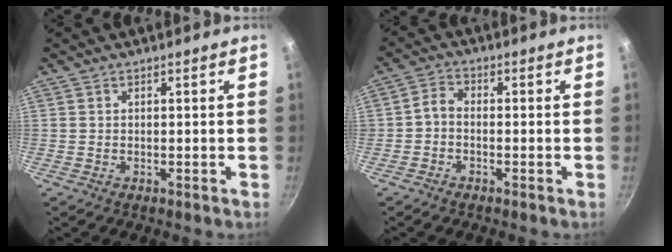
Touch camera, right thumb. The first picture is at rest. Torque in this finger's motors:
{"motor_torque": [-0.44, 1.35, 0.71, 0.66, 0.22]}